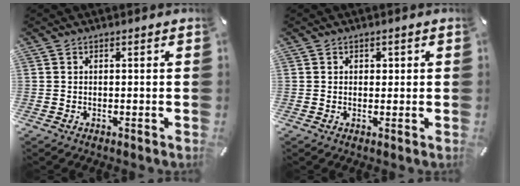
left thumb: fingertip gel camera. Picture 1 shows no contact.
{"total": 1.0, "force": [0.2, 1.0, 0.2], "torque": [0.002, 0.001, 0.001]}